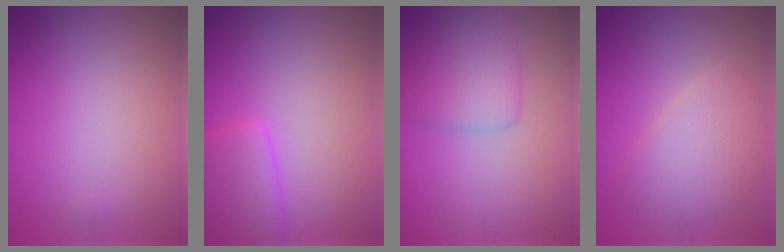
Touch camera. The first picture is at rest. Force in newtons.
{"total": 3.2, "press": 3.2, "slide": 0.3}
{"total": 3.4, "press": 3.4, "slide": 0.1}
{"total": 4.2, "press": 4.2, "slide": 0.2}